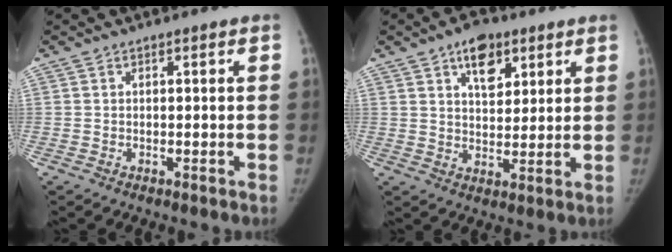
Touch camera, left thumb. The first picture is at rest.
{"total": 8.4, "force": [4.5, 4.8, 5.3], "torque": [-0.052, -0.021, 0.068]}